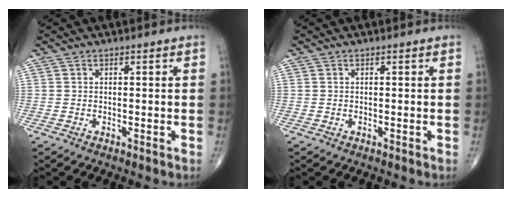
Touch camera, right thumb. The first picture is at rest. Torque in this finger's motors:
{"motor_torque": [-0.20, -0.07, -0.13, 0.21, -0.04]}